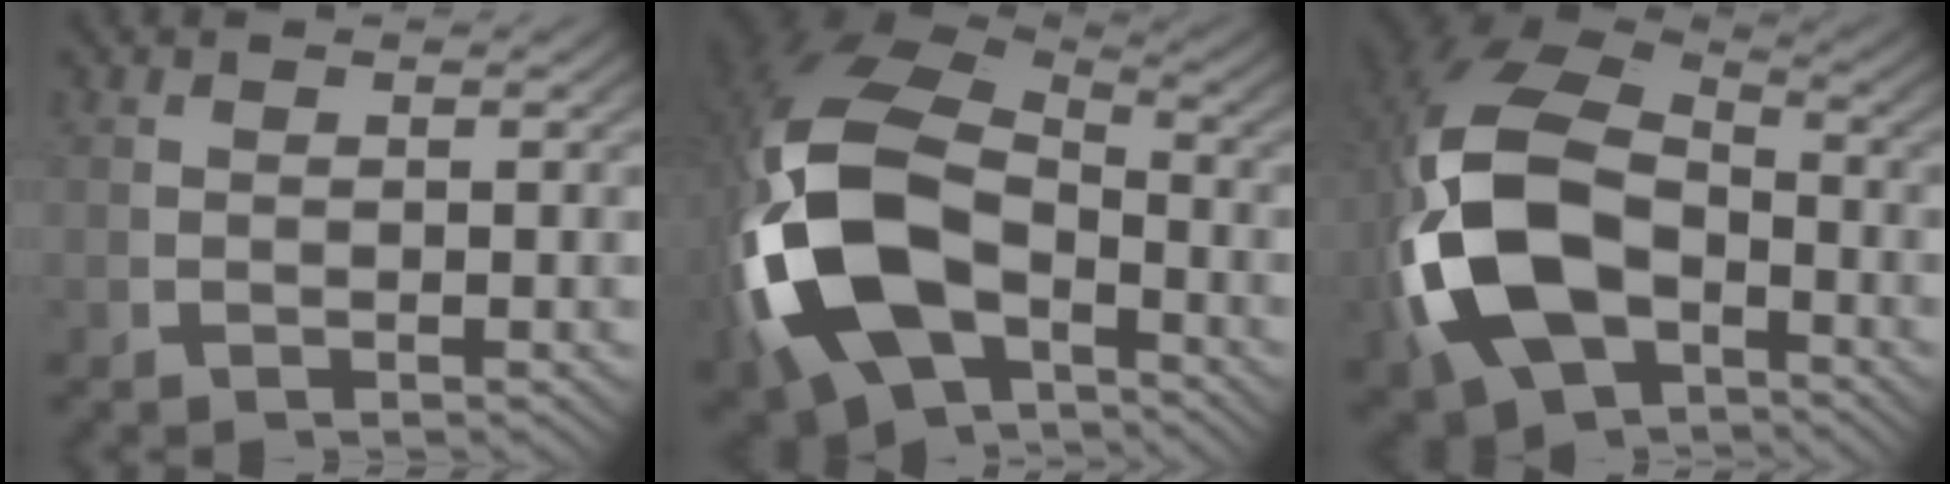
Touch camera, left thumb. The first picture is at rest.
{"total": 18.1, "force": [-2.7, 12.5, 12.8], "torque": [-0.331, -0.070, -0.013]}
{"total": 15.9, "force": [-2.3, 11.3, 10.9], "torque": [-0.278, -0.054, -0.015]}